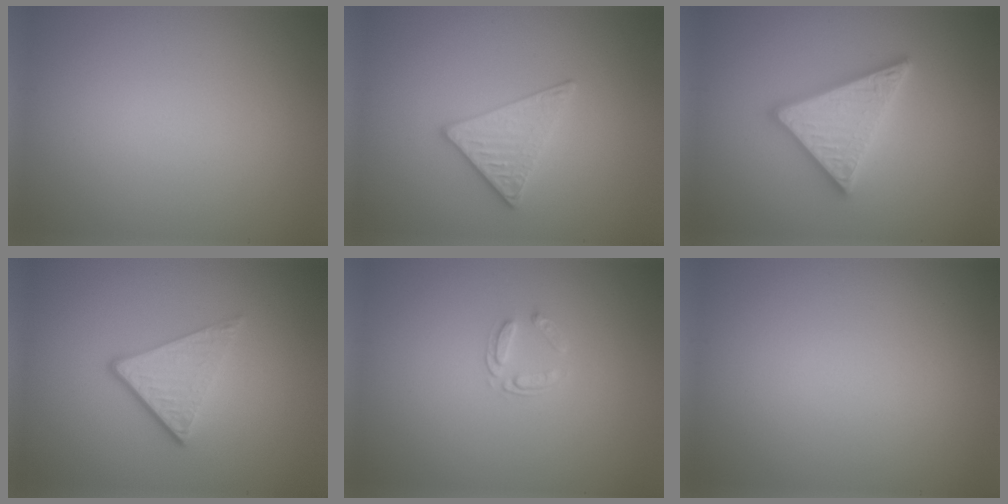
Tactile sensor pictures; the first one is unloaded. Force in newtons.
{"total": 2.9, "press": 2.7, "slide": 1.1}
{"total": 4.9, "press": 4.8, "slide": 0.6}
{"total": 3.7, "press": 2.5, "slide": 2.7}
{"total": 1.4, "press": 0.9, "slide": 1.1}
{"total": 0.0}